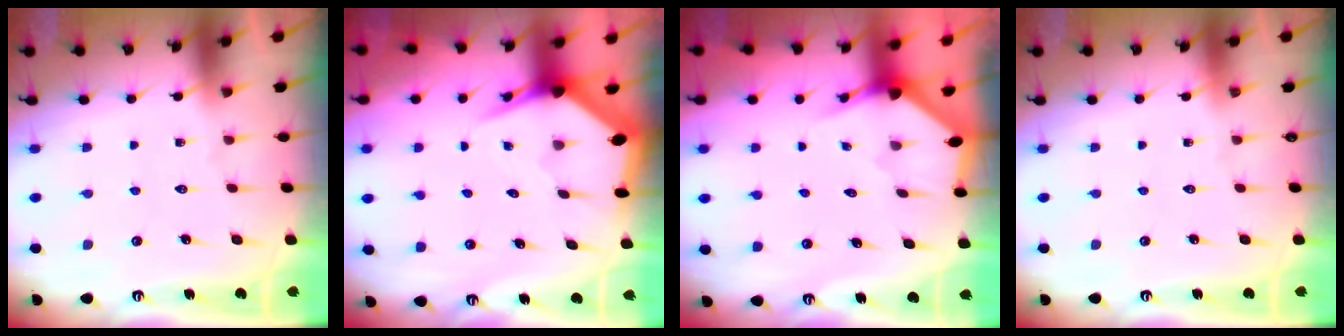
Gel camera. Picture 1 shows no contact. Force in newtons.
{"total": 4.9, "press": 4.9, "slide": 0.5}
{"total": 2.3, "press": 2.3, "slide": 0.1}
{"total": 0.0}